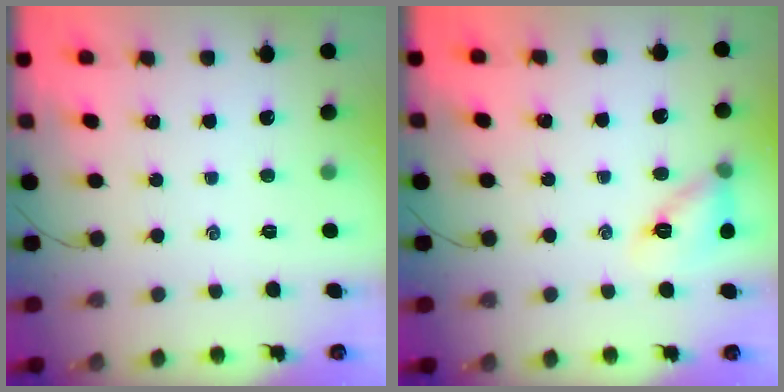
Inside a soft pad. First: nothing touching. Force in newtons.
{"total": 10.7, "press": 10.3, "slide": 2.6}